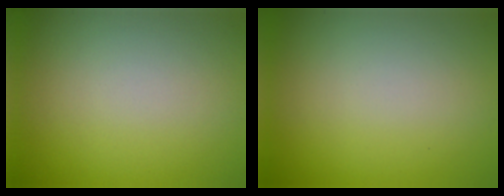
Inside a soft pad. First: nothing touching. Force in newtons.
{"total": 0.0}